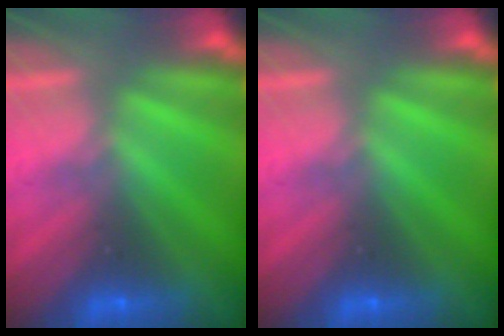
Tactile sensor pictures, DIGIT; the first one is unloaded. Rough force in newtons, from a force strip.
{"total": 0.0}